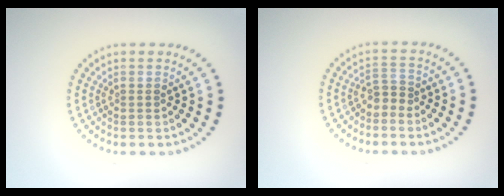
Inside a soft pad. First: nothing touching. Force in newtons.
{"total": 1.5, "press": 1.0, "slide": 1.1}